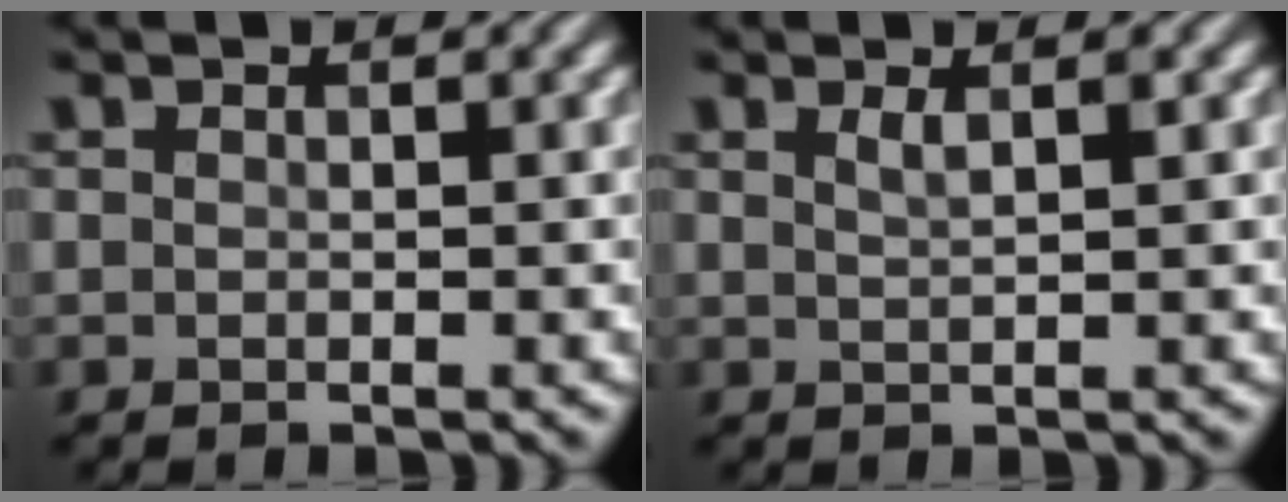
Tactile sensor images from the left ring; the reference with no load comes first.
{"total": 1.3, "force": [0.7, 0.3, 1.0], "torque": [-0.015, 0.002, 0.009]}